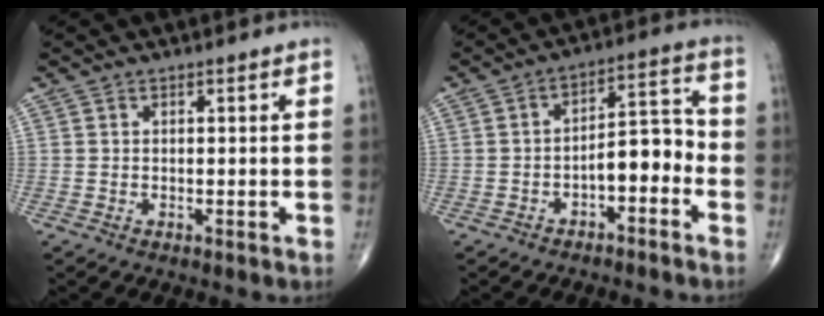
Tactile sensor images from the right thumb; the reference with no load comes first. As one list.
[{"total": 8.1, "force": [-3.1, 3.9, 6.5], "torque": [-0.078, 0.047, -0.052]}]